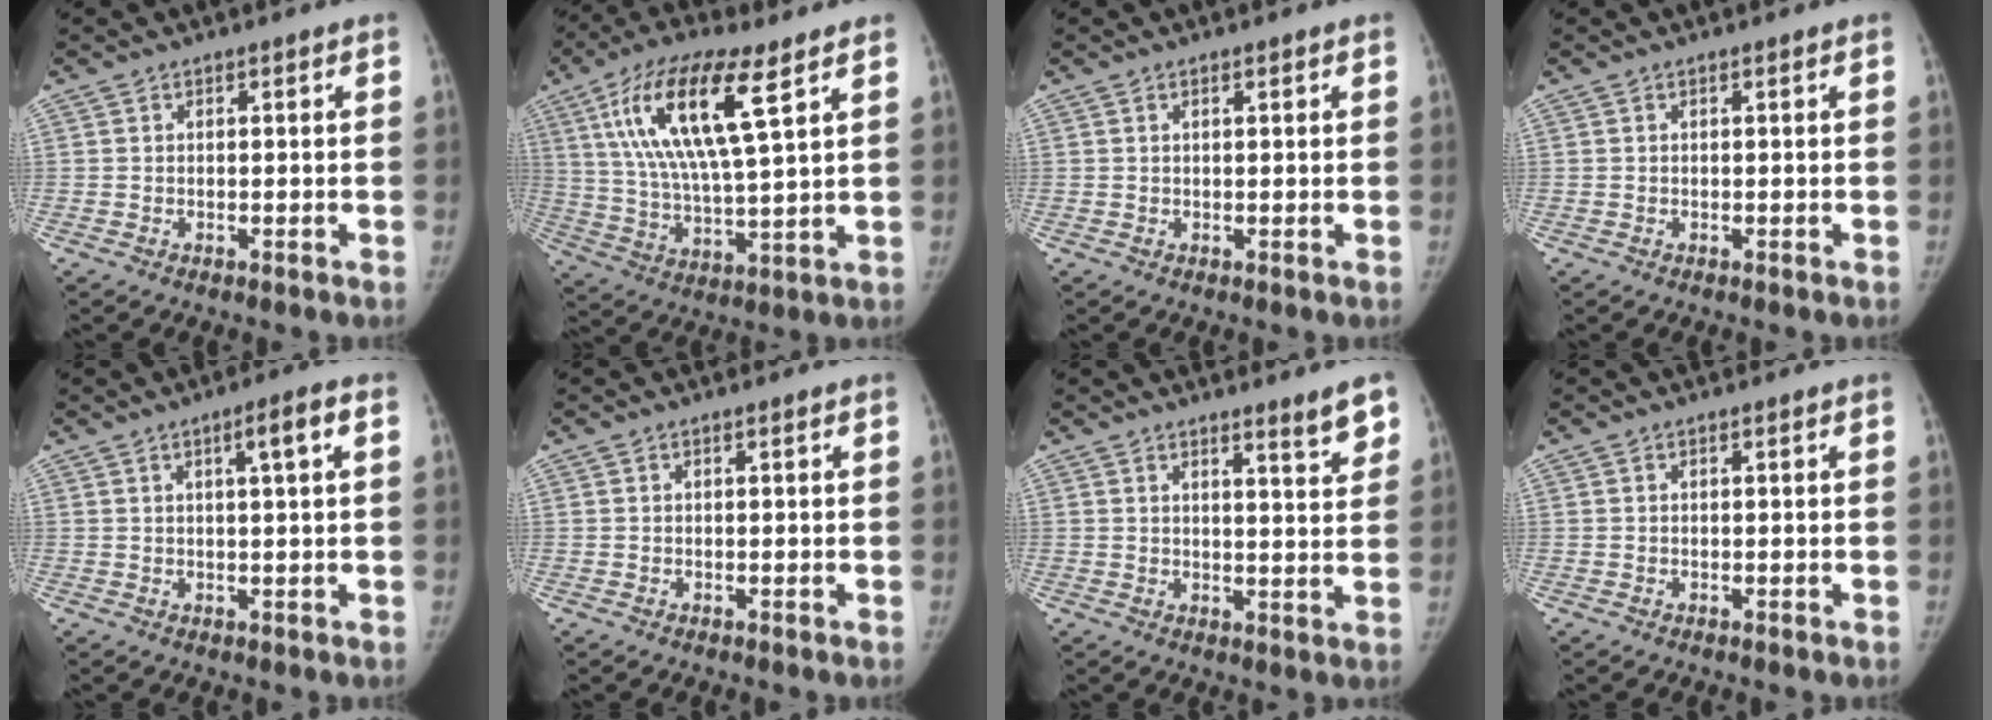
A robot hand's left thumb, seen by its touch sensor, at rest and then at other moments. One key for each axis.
{"total": 18.2, "fx": 7.8, "fy": 5.0, "fz": 15.7, "tx": -0.303, "ty": -0.019, "tz": 0.143}
{"total": 0.8, "fx": 0.4, "fy": 0.3, "fz": 0.6, "tx": -0.009, "ty": 0.001, "tz": 0.006}
{"total": 0.0}
{"total": 4.2, "fx": 1.4, "fy": 0.2, "fz": 4.0, "tx": -0.064, "ty": 0.005, "tz": 0.022}
{"total": 0.0}
{"total": 5.4, "fx": 3.8, "fy": 0.6, "fz": 3.7, "tx": -0.038, "ty": -0.030, "tz": 0.051}
{"total": 0.0}